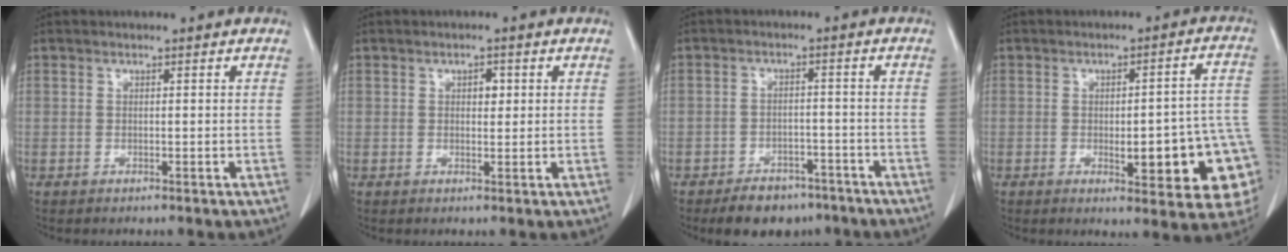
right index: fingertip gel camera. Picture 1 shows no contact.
{"total": 1.7, "force": [0.5, 1.0, 1.3], "torque": [-0.016, 0.001, 0.006]}
{"total": 7.2, "force": [-5.5, 4.0, 2.3], "torque": [-0.029, 0.008, -0.079]}
{"total": 15.1, "force": [-3.8, 3.5, 14.2], "torque": [-0.107, 0.026, -0.031]}